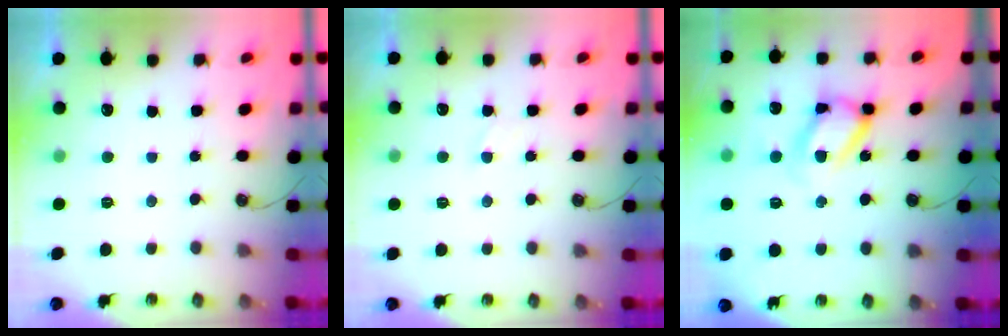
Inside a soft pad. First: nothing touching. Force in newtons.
{"total": 2.9, "press": 2.8, "slide": 0.4}
{"total": 14.8, "press": 14.7, "slide": 1.3}